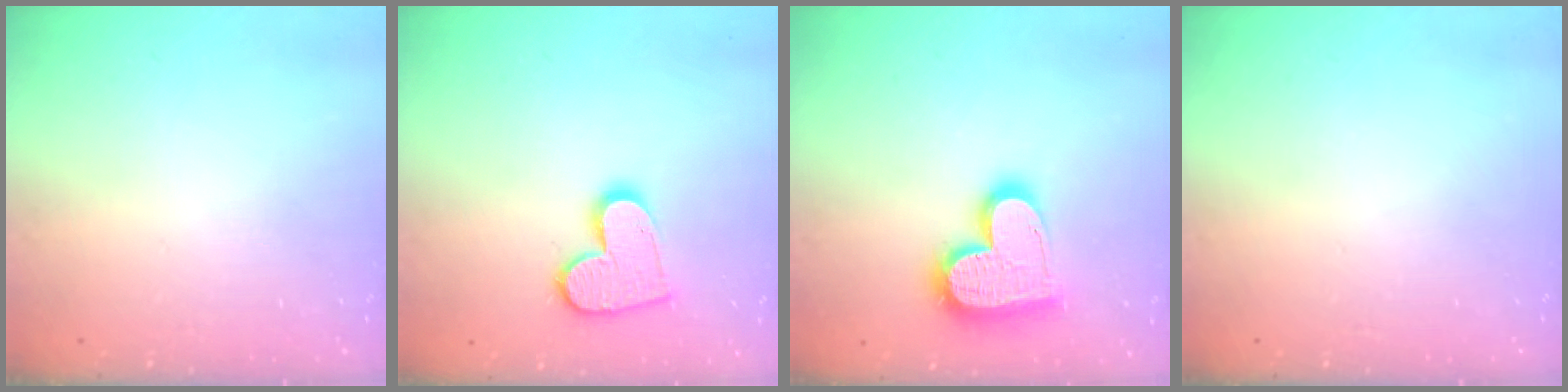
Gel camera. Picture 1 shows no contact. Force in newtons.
{"total": 11.8, "press": 11.8, "slide": 0.8}
{"total": 17.4, "press": 17.3, "slide": 1.3}
{"total": 0.0}